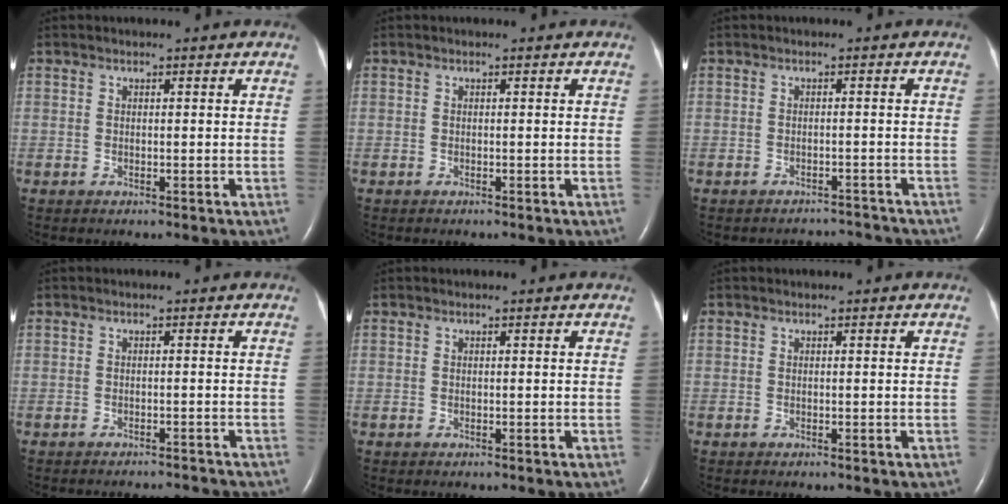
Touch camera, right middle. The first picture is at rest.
{"total": 0.0}
{"total": 3.4, "force": [-3.2, 0.4, -1.0], "torque": [0.014, 0.006, -0.040]}
{"total": 4.3, "force": [-4.3, 0.3, 0.2], "torque": [-0.003, -0.006, -0.051]}
{"total": 0.0}
{"total": 0.0}